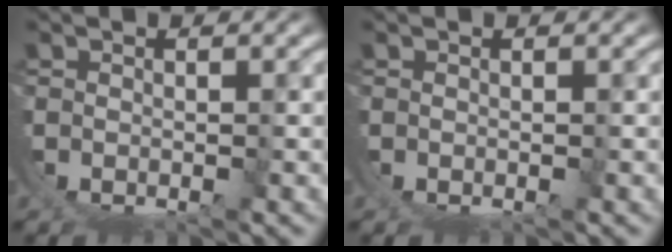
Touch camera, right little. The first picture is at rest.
{"total": 0.0}